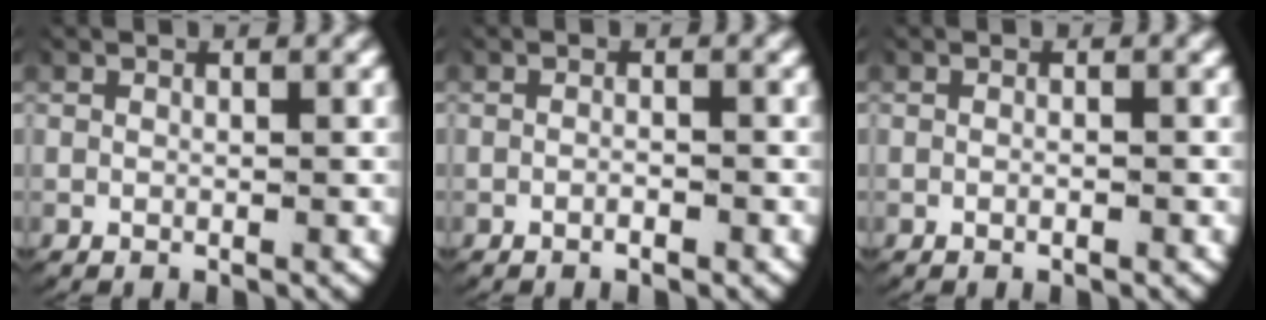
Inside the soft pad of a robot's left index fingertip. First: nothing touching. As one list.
[{"total": 1.0, "force": [-0.8, 0.2, 0.5], "torque": [-0.009, 0.001, -0.016]}, {"total": 0.6, "force": [-0.5, 0.1, 0.3], "torque": [-0.007, 0.002, -0.010]}]